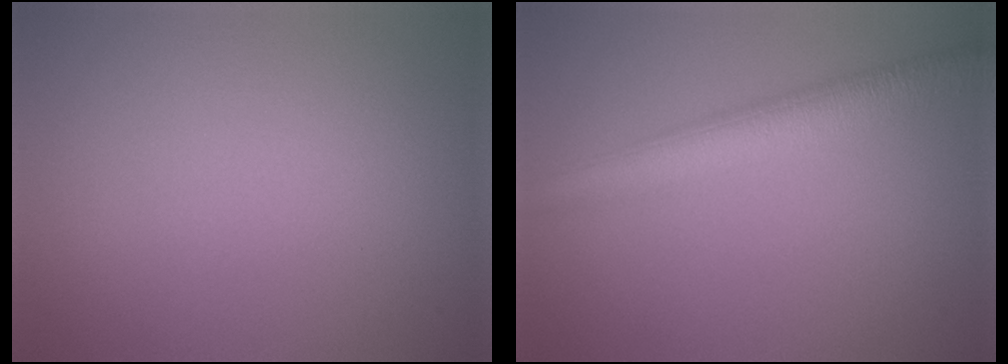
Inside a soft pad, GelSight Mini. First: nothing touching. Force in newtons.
{"total": 5.1, "press": 5.1, "slide": 0.1}